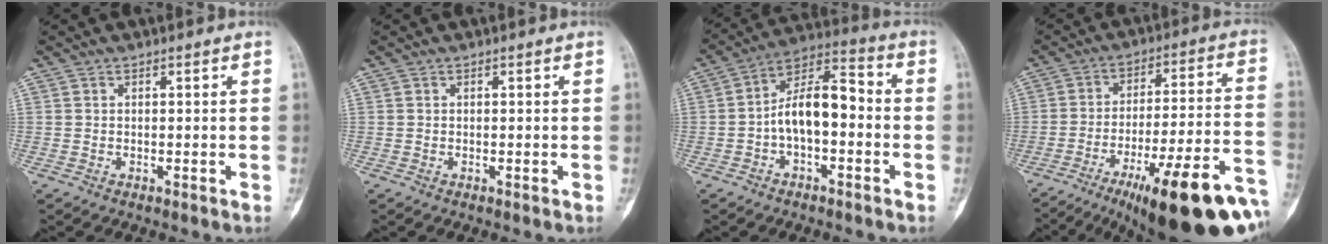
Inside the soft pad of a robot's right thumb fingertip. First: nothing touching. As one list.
[{"total": 0.0}, {"total": 11.4, "force": [-1.9, 5.9, 9.6], "torque": [-0.151, 0.049, -0.042]}, {"total": 25.6, "force": [-14.1, 5.0, 20.8], "torque": [-0.240, 0.058, -0.207]}]